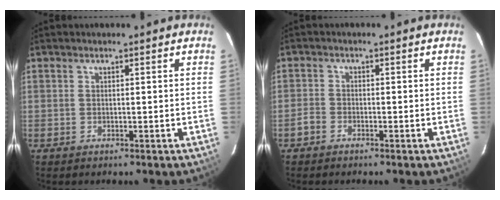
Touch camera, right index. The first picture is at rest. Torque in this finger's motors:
{"motor_torque": [-0.61, 0.55, -0.63, -0.21]}